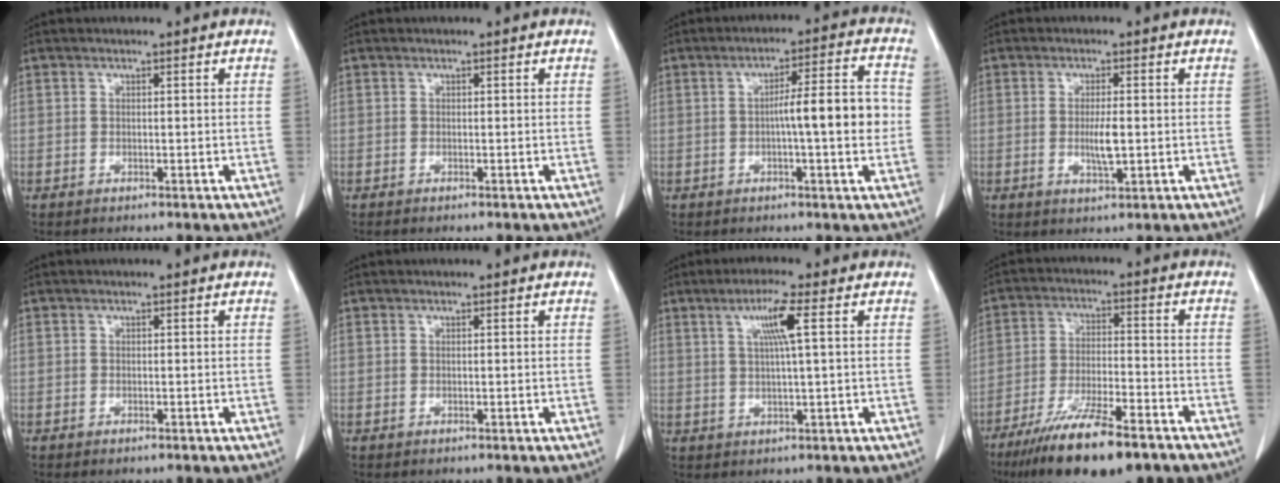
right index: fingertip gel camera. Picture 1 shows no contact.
{"total": 0.6, "force": [-0.5, 0.1, 0.3], "torque": [-0.009, -0.002, -0.008]}
{"total": 8.9, "force": [-0.7, 0.8, 8.9], "torque": [-0.128, 0.017, -0.014]}
{"total": 3.8, "force": [-0.3, 0.8, 3.7], "torque": [-0.070, -0.004, -0.003]}
{"total": 0.6, "force": [-0.4, 0.2, 0.3], "torque": [-0.010, -0.002, -0.005]}
{"total": 0.0}
{"total": 5.4, "force": [1.8, -0.5, 5.1], "torque": [-0.092, 0.003, 0.032]}
{"total": 15.2, "force": [-10.9, 3.0, 10.2], "torque": [-0.177, -0.030, -0.184]}